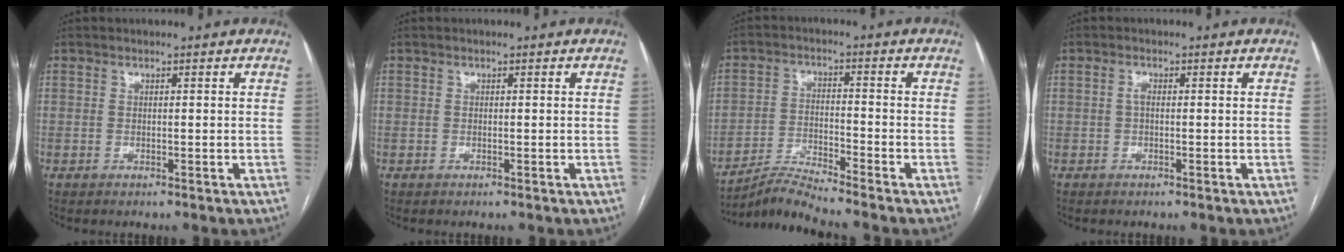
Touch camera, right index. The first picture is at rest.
{"total": 0.0}
{"total": 5.9, "force": [-5.5, -2.0, 0.9], "torque": [-0.029, -0.019, -0.104]}
{"total": 1.1, "force": [0.0, 0.4, 1.0], "torque": [-0.022, 0.002, -0.001]}